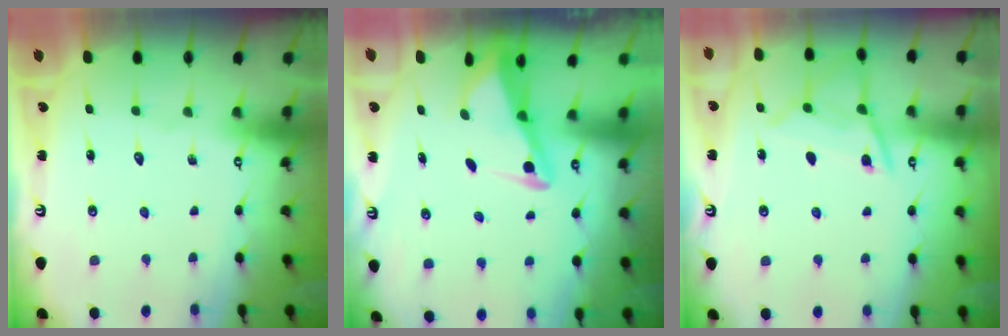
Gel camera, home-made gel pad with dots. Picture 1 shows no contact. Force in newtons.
{"total": 2.7, "press": 2.7, "slide": 0.2}
{"total": 11.1, "press": 11.0, "slide": 1.1}